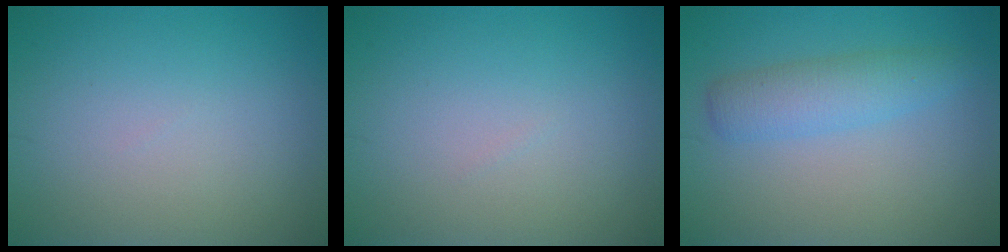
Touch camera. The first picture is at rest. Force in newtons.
{"total": 0.0}
{"total": 3.2, "press": 3.2, "slide": 0.1}